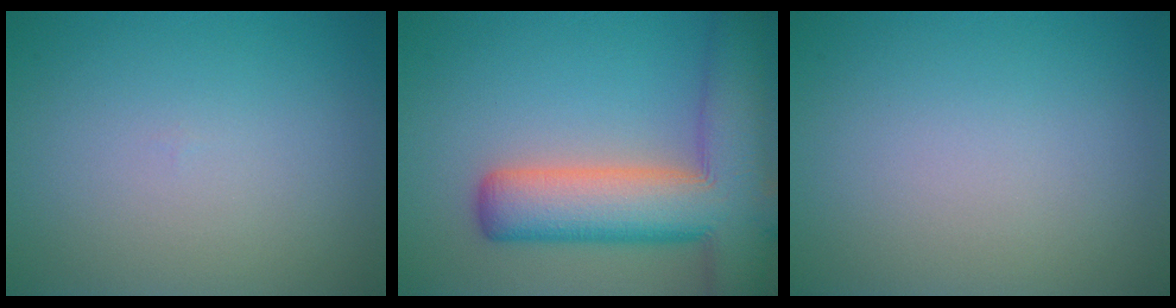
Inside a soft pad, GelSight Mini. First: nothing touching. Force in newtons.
{"total": 11.2, "press": 11.2, "slide": 0.7}
{"total": 0.0}